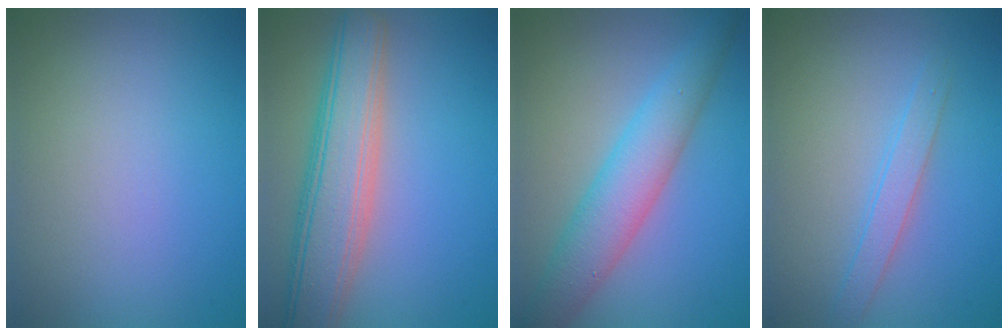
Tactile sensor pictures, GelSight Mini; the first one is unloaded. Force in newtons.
{"total": 6.9, "press": 6.9, "slide": 0.5}
{"total": 5.2, "press": 5.2, "slide": 0.0}
{"total": 2.0, "press": 2.0, "slide": 0.2}